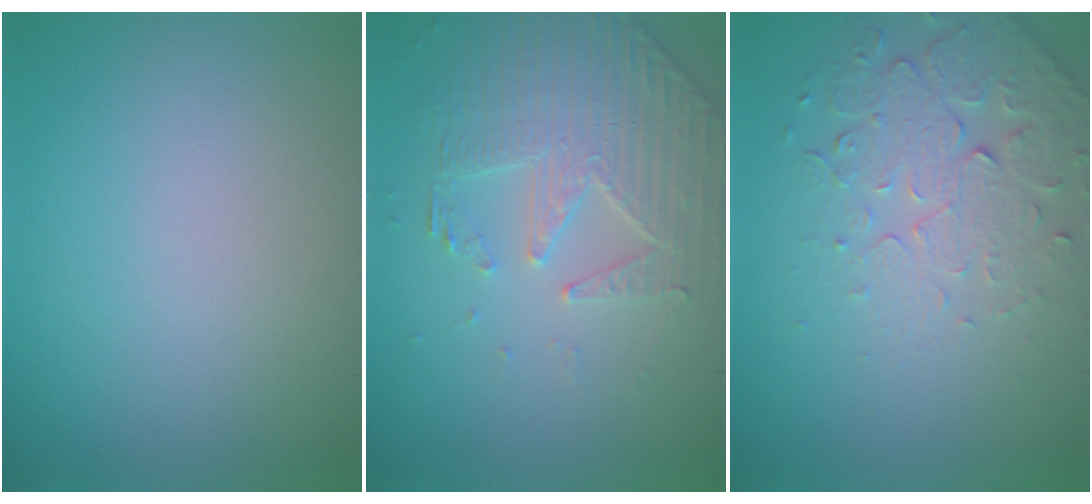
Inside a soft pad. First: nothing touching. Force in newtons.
{"total": 5.0, "press": 3.7, "slide": 3.4}
{"total": 5.1, "press": 3.6, "slide": 3.6}